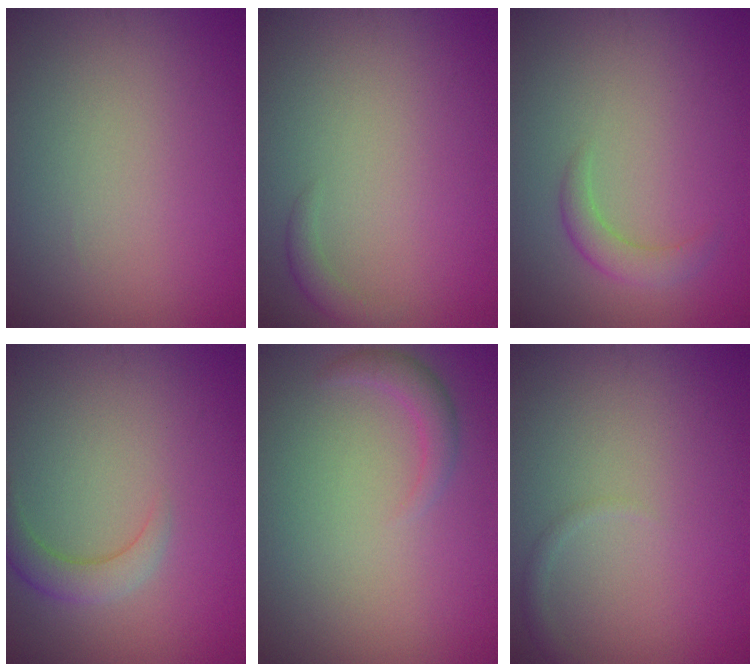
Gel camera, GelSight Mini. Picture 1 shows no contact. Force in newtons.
{"total": 1.1, "press": 1.1, "slide": 0.1}
{"total": 2.0, "press": 2.0, "slide": 0.1}
{"total": 2.5, "press": 2.5, "slide": 0.2}
{"total": 1.6, "press": 1.6, "slide": 0.1}
{"total": 0.8, "press": 0.8, "slide": 0.1}